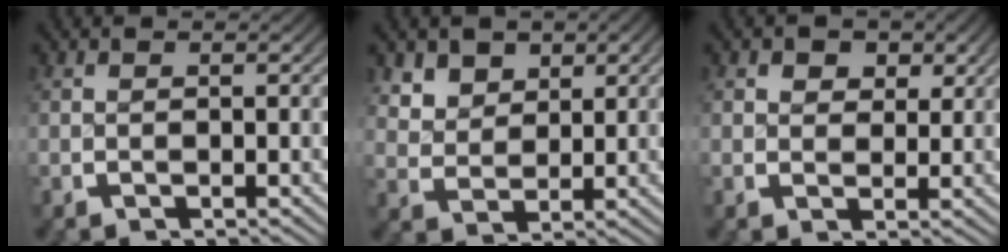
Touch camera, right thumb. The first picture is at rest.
{"total": 4.1, "force": [1.8, 3.1, 2.0], "torque": [-0.040, -0.018, 0.044]}
{"total": 2.4, "force": [1.1, 1.8, 1.0], "torque": [-0.008, -0.014, 0.022]}